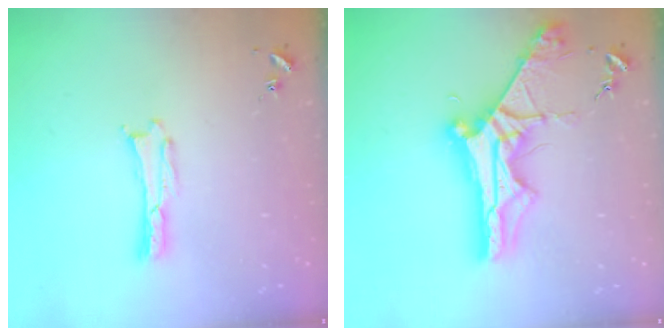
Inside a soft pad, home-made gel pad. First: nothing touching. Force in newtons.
{"total": 9.4, "press": 9.4, "slide": 1.0}